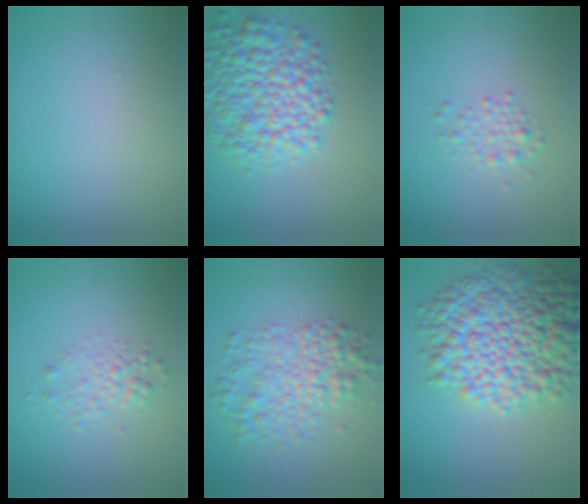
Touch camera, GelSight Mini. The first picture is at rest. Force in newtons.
{"total": 7.1, "press": 7.1, "slide": 0.2}
{"total": 1.6, "press": 1.6, "slide": 0.0}
{"total": 1.9, "press": 1.9, "slide": 0.1}
{"total": 4.9, "press": 4.9, "slide": 0.1}
{"total": 11.6, "press": 11.6, "slide": 0.3}